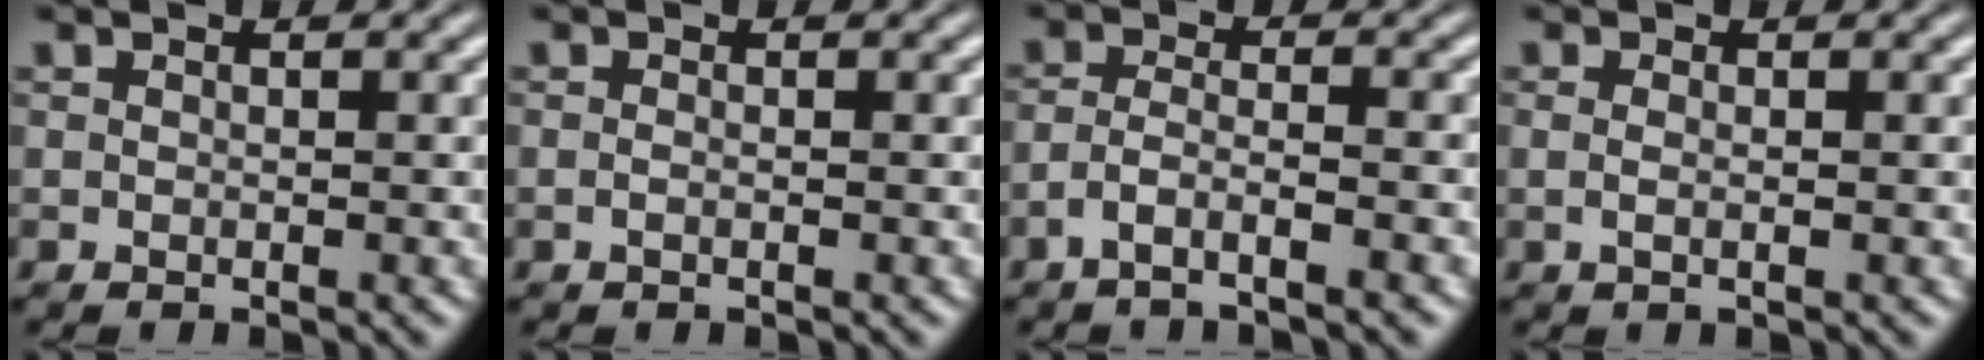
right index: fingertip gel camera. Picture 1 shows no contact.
{"total": 0.7, "force": [-0.5, -0.4, 0.3], "torque": [-0.011, -0.005, -0.007]}
{"total": 2.7, "force": [-2.0, -0.1, 1.8], "torque": [-0.034, -0.016, -0.029]}
{"total": 1.1, "force": [-0.1, -0.6, 0.9], "torque": [-0.017, -0.008, 0.005]}